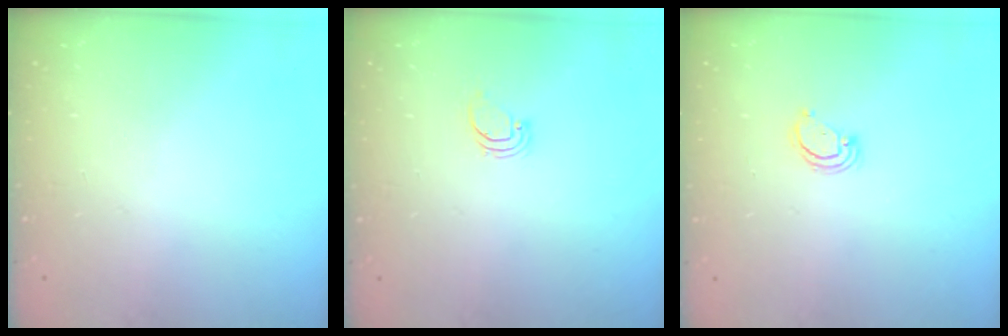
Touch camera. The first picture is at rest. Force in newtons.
{"total": 0.9, "press": 0.9, "slide": 0.0}
{"total": 2.9, "press": 2.8, "slide": 0.2}